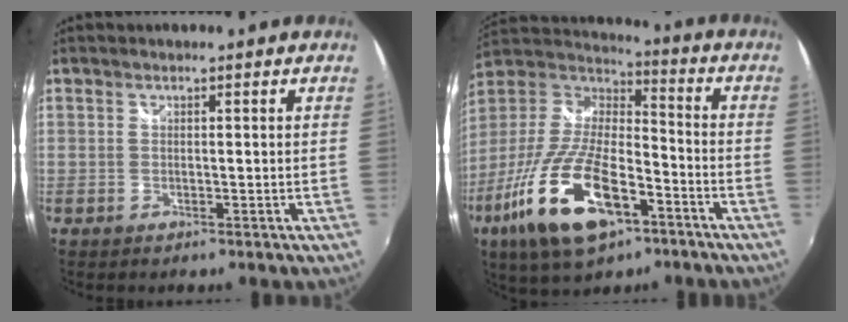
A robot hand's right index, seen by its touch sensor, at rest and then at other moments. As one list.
[{"total": 22.7, "force": [-11.3, 9.1, 17.5], "torque": [-0.358, -0.042, -0.203]}]